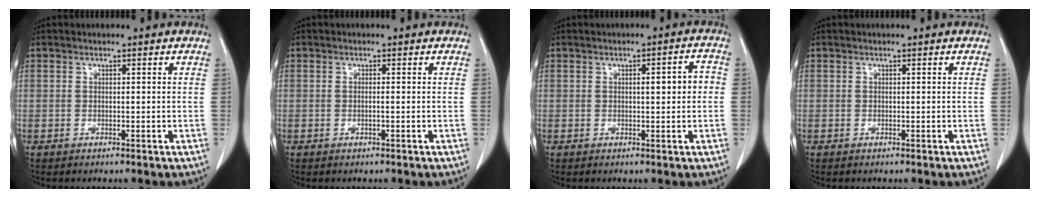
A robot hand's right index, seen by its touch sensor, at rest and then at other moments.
{"total": 0.5, "force": [-0.1, -0.1, 0.5], "torque": [-0.010, 0.001, -0.001]}
{"total": 3.6, "force": [0.1, 0.8, 3.5], "torque": [-0.050, 0.010, 0.001]}
{"total": 0.0}